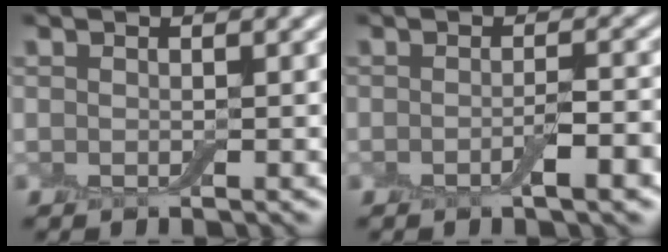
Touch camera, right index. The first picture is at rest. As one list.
[{"total": 2.2, "force": [-1.1, 0.3, 1.9], "torque": [-0.029, 0.000, -0.018]}]